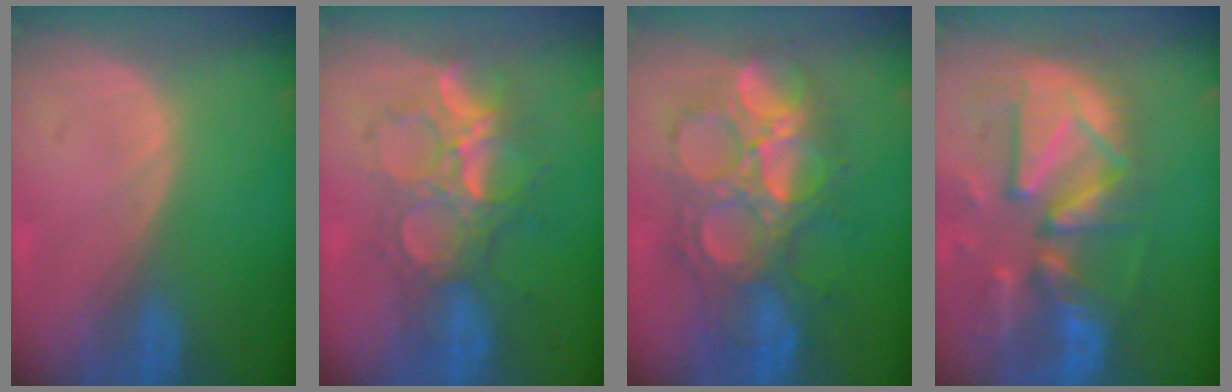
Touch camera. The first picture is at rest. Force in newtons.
{"total": 8.9, "press": 8.3, "slide": 3.3}
{"total": 10.8, "press": 10.8, "slide": 0.9}
{"total": 13.0, "press": 11.3, "slide": 6.4}